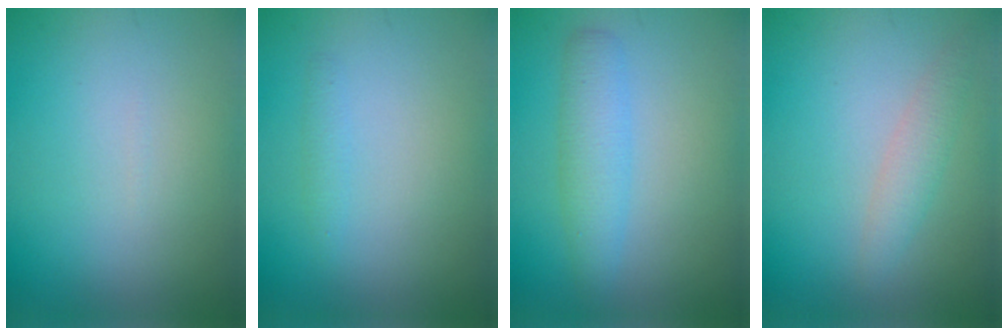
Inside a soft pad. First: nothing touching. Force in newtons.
{"total": 0.8, "press": 0.8, "slide": 0.1}
{"total": 2.9, "press": 2.9, "slide": 0.1}
{"total": 2.0, "press": 2.0, "slide": 0.1}